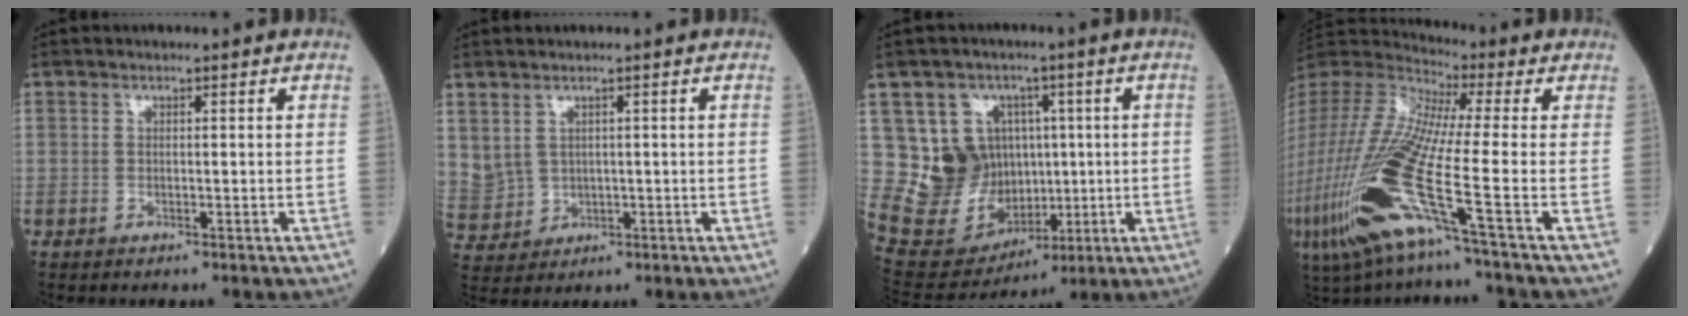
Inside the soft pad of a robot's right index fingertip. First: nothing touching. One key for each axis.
{"total": 12.0, "fx": 1.8, "fy": 10.6, "fz": 5.3, "tx": -0.186, "ty": 0.025, "tz": 0.062}
{"total": 12.6, "fx": 1.8, "fy": 11.2, "fz": 5.5, "tx": -0.117, "ty": 0.045, "tz": 0.069}
{"total": 21.6, "fx": -8.1, "fy": 0.8, "fz": 20.0, "tx": -0.483, "ty": -0.051, "tz": -0.167}